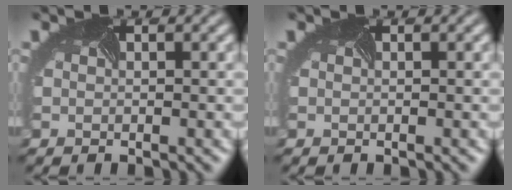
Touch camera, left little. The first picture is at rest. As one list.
[{"total": 0.0}]